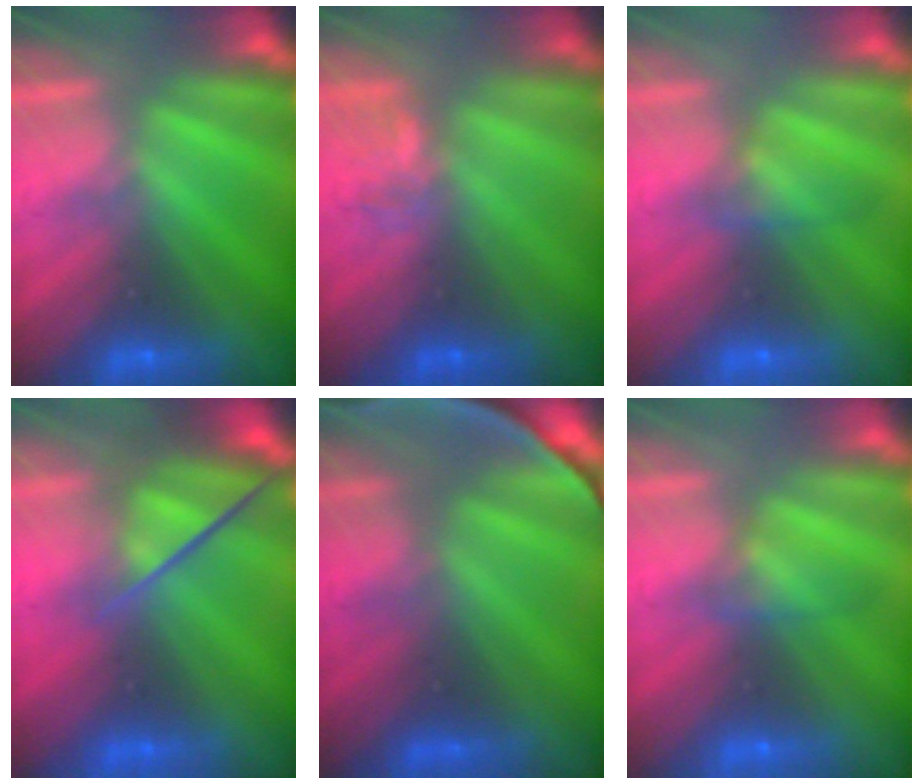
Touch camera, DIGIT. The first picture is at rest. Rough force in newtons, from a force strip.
{"total": 4.0}
{"total": 2.1}
{"total": 3.6}
{"total": 6.7}
{"total": 2.1}